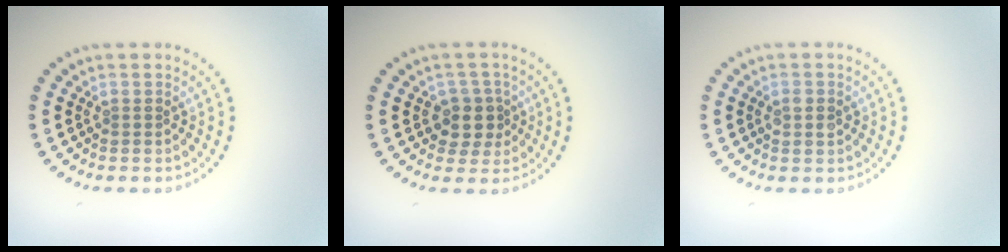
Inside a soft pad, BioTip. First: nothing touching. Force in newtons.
{"total": 2.6, "press": 2.3, "slide": 1.2}
{"total": 1.0, "press": 1.0, "slide": 0.2}